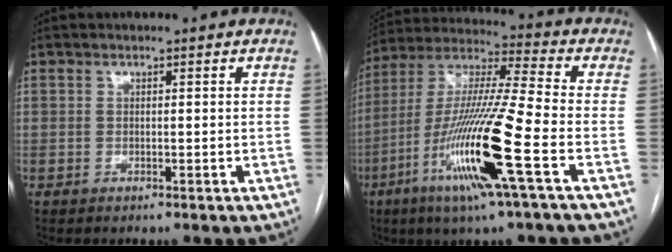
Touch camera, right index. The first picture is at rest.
{"total": 18.6, "force": [-6.9, -0.3, 17.3], "torque": [-0.360, -0.024, -0.137]}